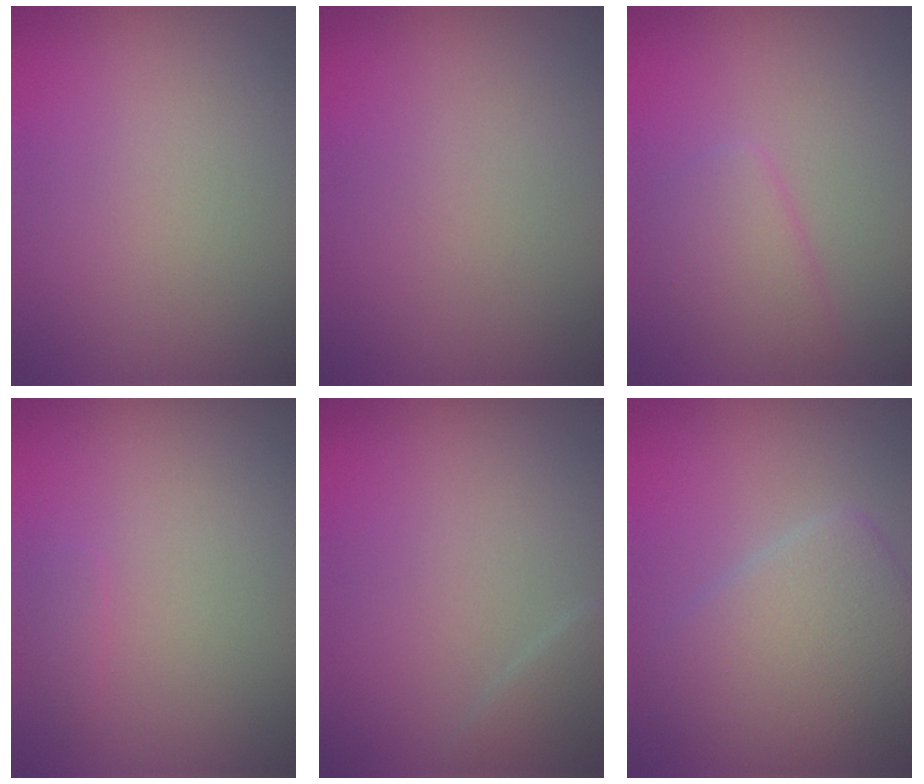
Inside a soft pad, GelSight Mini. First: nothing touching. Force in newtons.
{"total": 0.0}
{"total": 2.2, "press": 2.2, "slide": 0.1}
{"total": 0.6, "press": 0.6, "slide": 0.0}
{"total": 1.4, "press": 1.4, "slide": 0.2}
{"total": 6.1, "press": 6.1, "slide": 0.4}